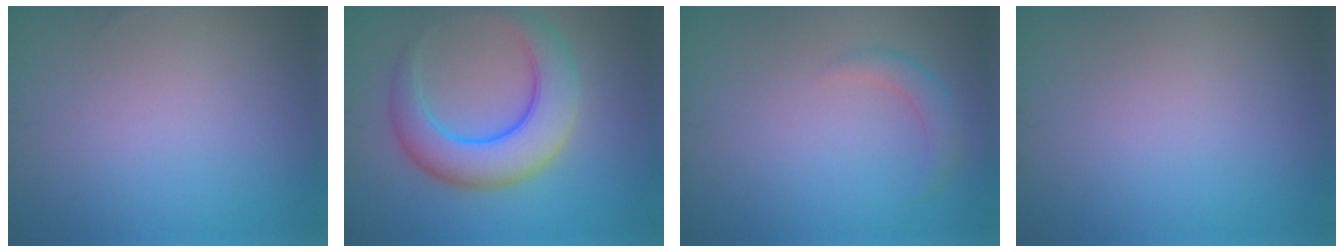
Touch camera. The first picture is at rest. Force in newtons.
{"total": 7.0, "press": 7.0, "slide": 0.2}
{"total": 1.6, "press": 1.6, "slide": 0.1}
{"total": 0.0}